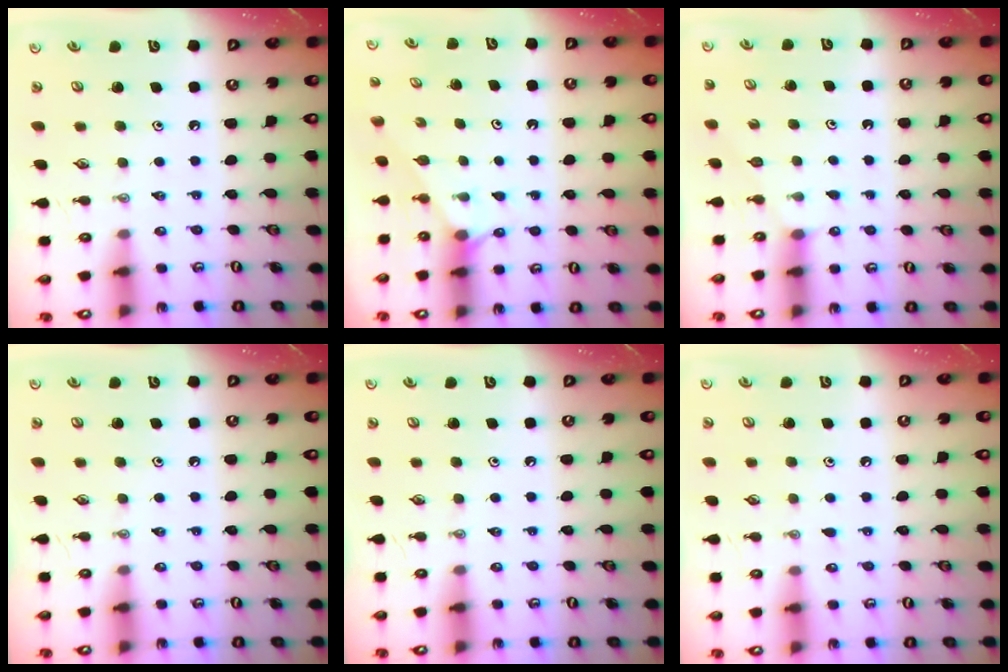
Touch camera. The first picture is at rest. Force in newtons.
{"total": 1.5, "press": 1.4, "slide": 0.2}
{"total": 1.7, "press": 1.7, "slide": 0.2}
{"total": 0.0}
{"total": 0.0}
{"total": 3.7, "press": 3.6, "slide": 0.5}